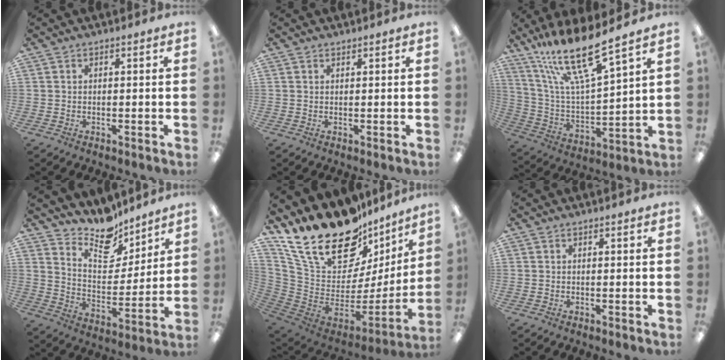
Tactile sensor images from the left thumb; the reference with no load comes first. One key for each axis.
{"total": 0.6, "fx": 0.6, "fy": 0.1, "fz": -0.1, "tx": 0.001, "ty": 0.000, "tz": 0.011}
{"total": 19.2, "fx": 14.7, "fy": 3.3, "fz": 11.8, "tx": -0.246, "ty": -0.094, "tz": 0.250}
{"total": 13.4, "fx": 11.8, "fy": 4.8, "fz": 4.0, "tx": -0.079, "ty": -0.090, "tz": 0.218}
{"total": 27.8, "fx": 19.9, "fy": 12.9, "fz": 14.5, "tx": -0.255, "ty": -0.138, "tz": 0.374}
{"total": 0.0}